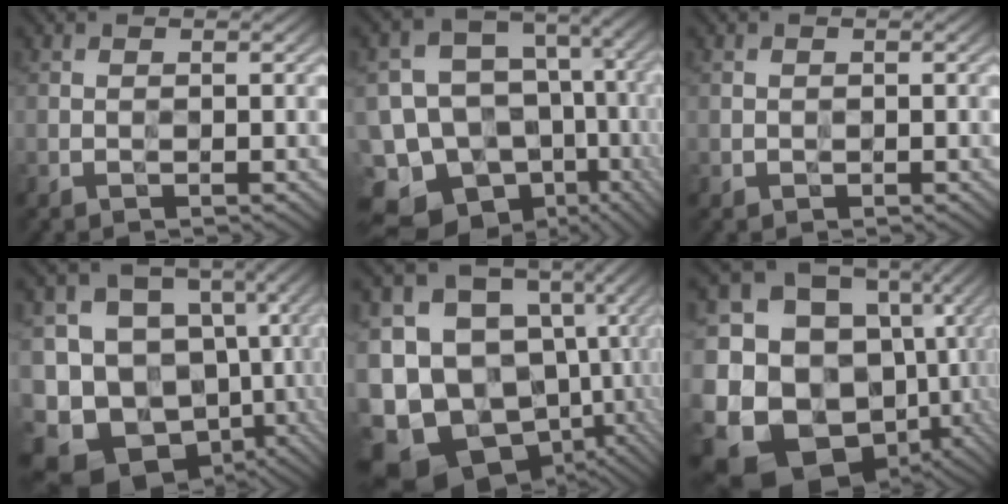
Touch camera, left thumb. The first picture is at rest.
{"total": 17.2, "force": [-8.4, 13.1, 7.3], "torque": [-0.189, -0.018, -0.099]}
{"total": 0.7, "force": [0.1, 0.7, 0.1], "torque": [-0.003, -0.006, 0.004]}
{"total": 17.9, "force": [-6.1, 14.7, 8.2], "torque": [-0.216, -0.004, -0.063]}
{"total": 20.2, "force": [-2.6, 16.4, 11.5], "torque": [-0.252, -0.037, -0.002]}
{"total": 20.5, "force": [-3.8, 17.1, 10.6], "torque": [-0.257, -0.035, -0.013]}